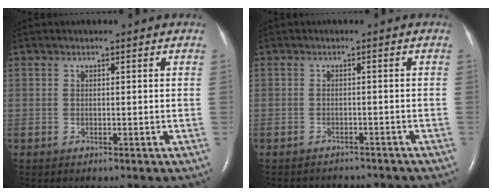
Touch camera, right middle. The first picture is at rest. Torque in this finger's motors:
{"motor_torque": [-0.03, -0.03, -0.03, 0.00]}